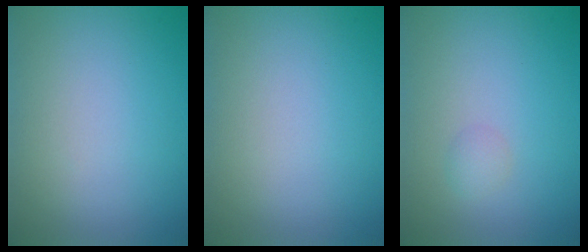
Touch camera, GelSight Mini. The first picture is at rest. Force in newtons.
{"total": 0.0}
{"total": 1.0, "press": 1.0, "slide": 0.0}